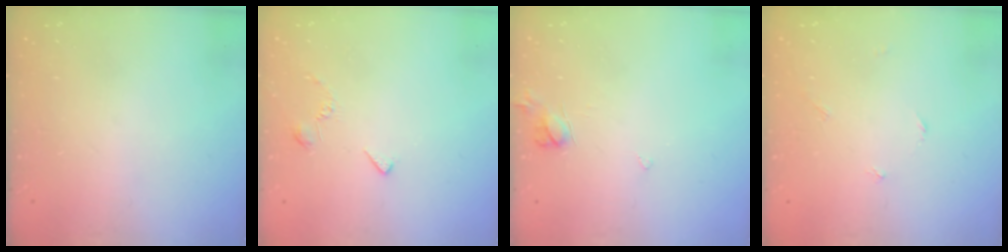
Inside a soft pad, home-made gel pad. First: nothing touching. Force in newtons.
{"total": 3.0, "press": 2.9, "slide": 0.7}
{"total": 4.5, "press": 4.5, "slide": 0.4}
{"total": 1.5, "press": 1.5, "slide": 0.2}